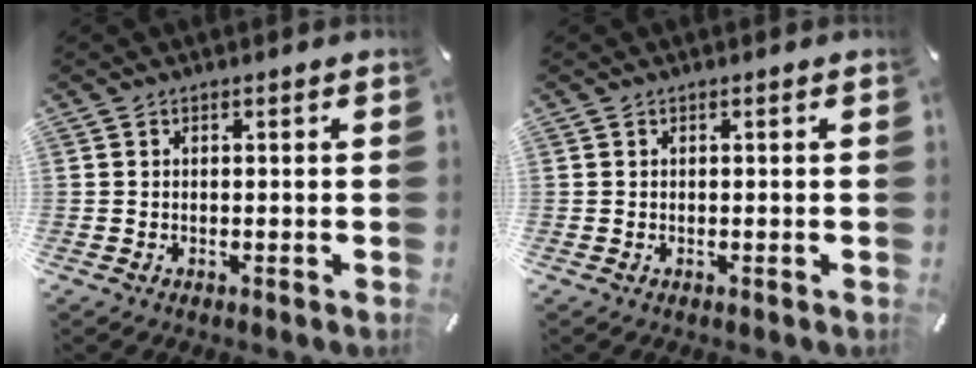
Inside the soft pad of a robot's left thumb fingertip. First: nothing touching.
{"total": 0.0}